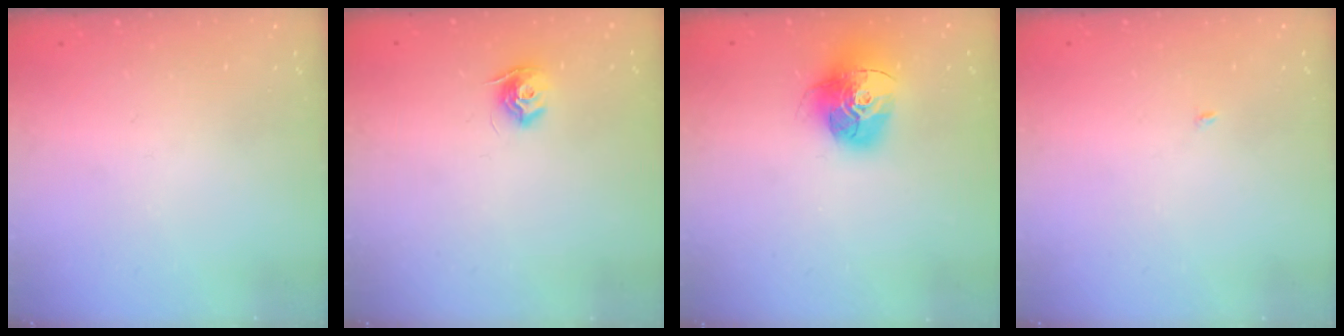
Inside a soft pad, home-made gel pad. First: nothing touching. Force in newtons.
{"total": 8.7, "press": 8.7, "slide": 0.1}
{"total": 16.0, "press": 16.0, "slide": 1.5}
{"total": 1.9, "press": 1.9, "slide": 0.2}